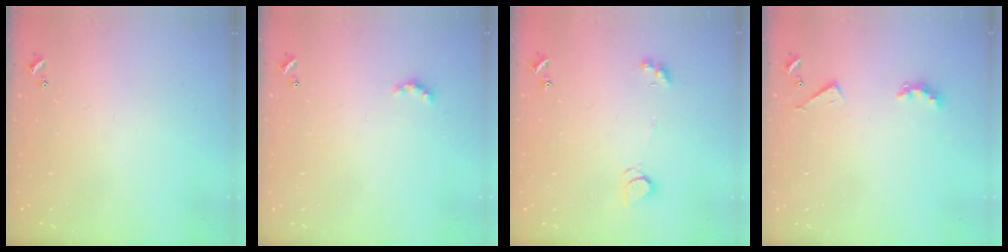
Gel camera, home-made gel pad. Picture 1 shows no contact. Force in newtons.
{"total": 2.4, "press": 2.4, "slide": 0.6}
{"total": 2.5, "press": 2.4, "slide": 0.5}
{"total": 3.5, "press": 3.5, "slide": 0.6}